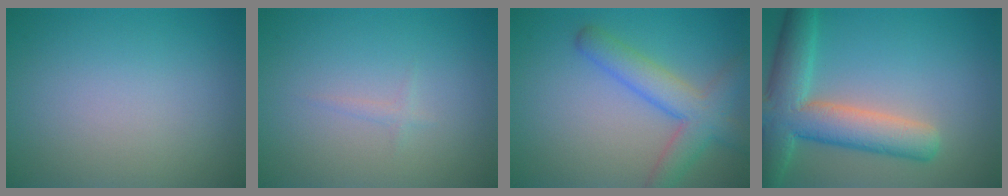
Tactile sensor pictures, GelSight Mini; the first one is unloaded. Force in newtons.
{"total": 0.7, "press": 0.6, "slide": 0.1}
{"total": 4.9, "press": 4.9, "slide": 0.3}
{"total": 7.8, "press": 7.8, "slide": 0.5}